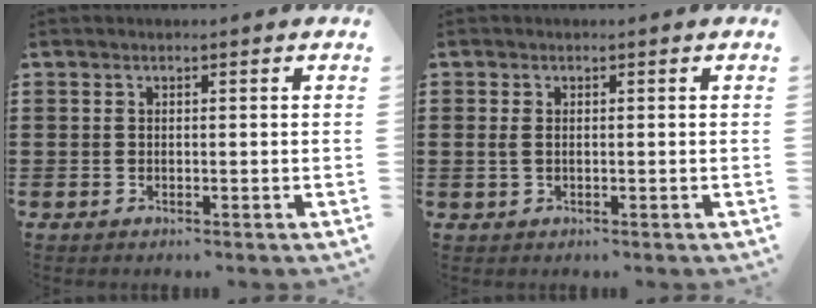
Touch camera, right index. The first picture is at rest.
{"total": 1.4, "force": [0.1, 0.8, 1.2], "torque": [-0.033, 0.001, -0.002]}